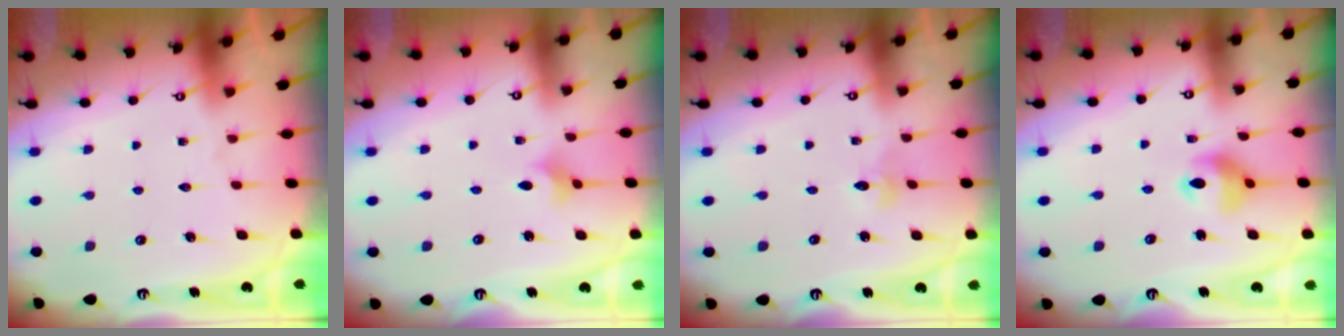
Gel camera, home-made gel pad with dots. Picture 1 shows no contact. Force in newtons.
{"total": 2.6, "press": 2.5, "slide": 0.5}
{"total": 2.3, "press": 2.3, "slide": 0.2}
{"total": 10.0, "press": 9.4, "slide": 3.4}